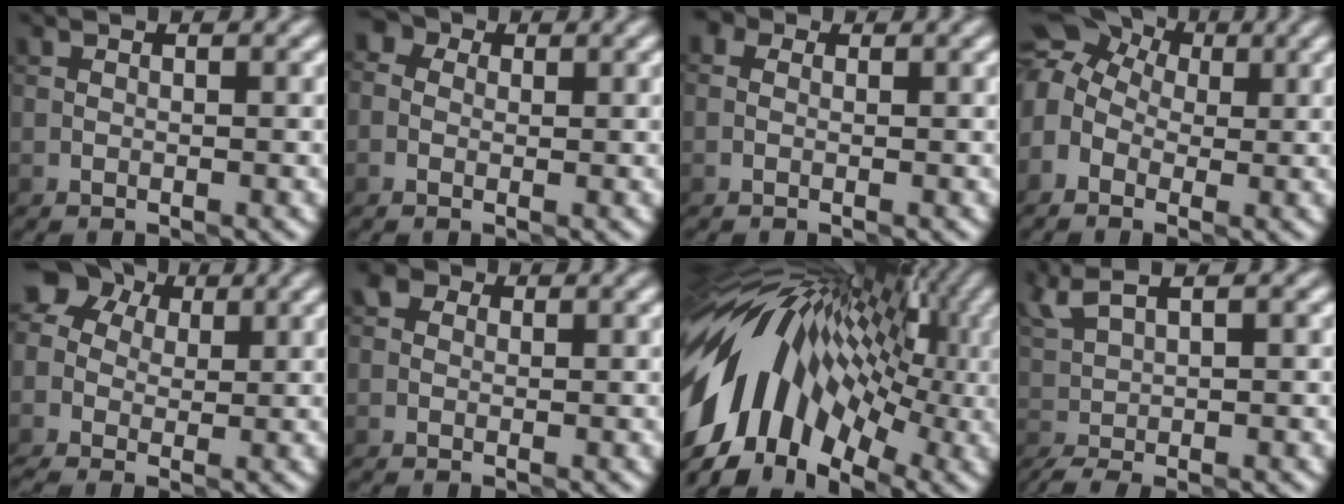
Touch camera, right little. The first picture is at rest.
{"total": 3.7, "force": [1.2, 3.0, 1.8], "torque": [-0.008, 0.024, -0.025]}
{"total": 2.1, "force": [0.4, 1.8, 1.1], "torque": [-0.006, 0.008, -0.023]}
{"total": 6.8, "force": [0.8, 5.5, 3.9], "torque": [-0.074, 0.036, -0.004]}
{"total": 6.2, "force": [1.4, 5.0, 3.5], "torque": [-0.075, 0.028, 0.013]}
{"total": 3.1, "force": [1.4, 2.4, 1.5], "torque": [-0.005, 0.022, -0.018]}
{"total": 16.2, "force": [-0.9, 9.8, 12.9], "torque": [-0.223, 0.029, -0.032]}
{"total": 4.7, "force": [1.2, 1.5, 4.2], "torque": [-0.086, 0.009, 0.030]}